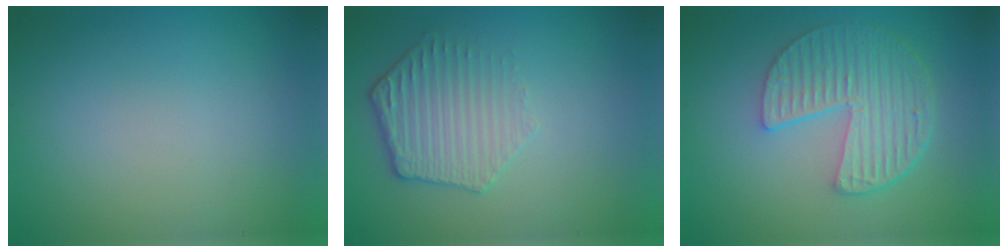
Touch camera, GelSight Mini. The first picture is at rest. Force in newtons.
{"total": 3.2, "press": 3.0, "slide": 1.1}
{"total": 5.8, "press": 4.2, "slide": 4.0}